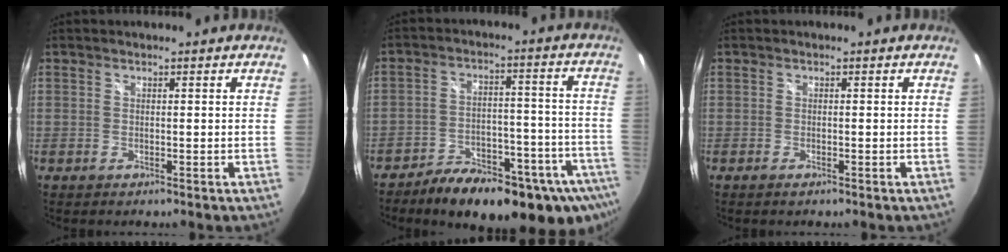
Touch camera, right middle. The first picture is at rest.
{"total": 22.2, "force": [-15.9, 8.4, 13.0], "torque": [-0.183, -0.016, -0.205]}
{"total": 0.9, "force": [-0.7, 0.2, 0.5], "torque": [-0.009, -0.004, -0.014]}